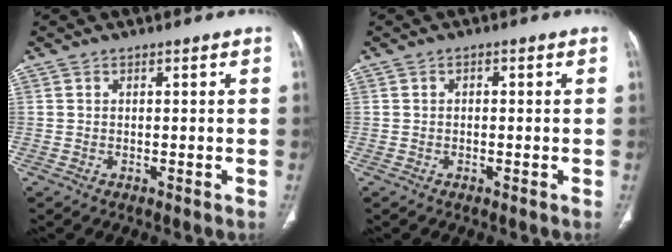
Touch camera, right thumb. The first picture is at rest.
{"total": 0.8, "force": [0.0, 0.5, 0.5], "torque": [-0.006, 0.003, -0.002]}